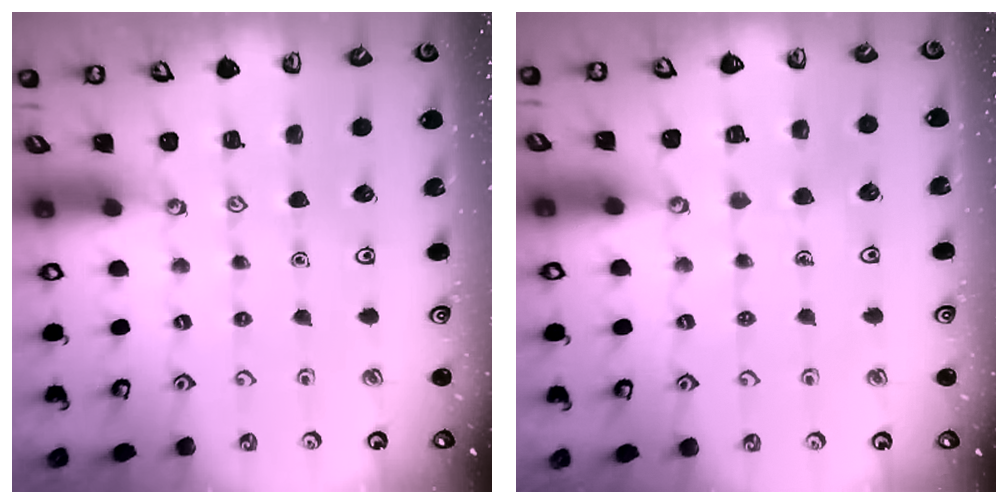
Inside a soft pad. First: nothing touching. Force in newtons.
{"total": 5.7, "press": 5.7, "slide": 0.5}